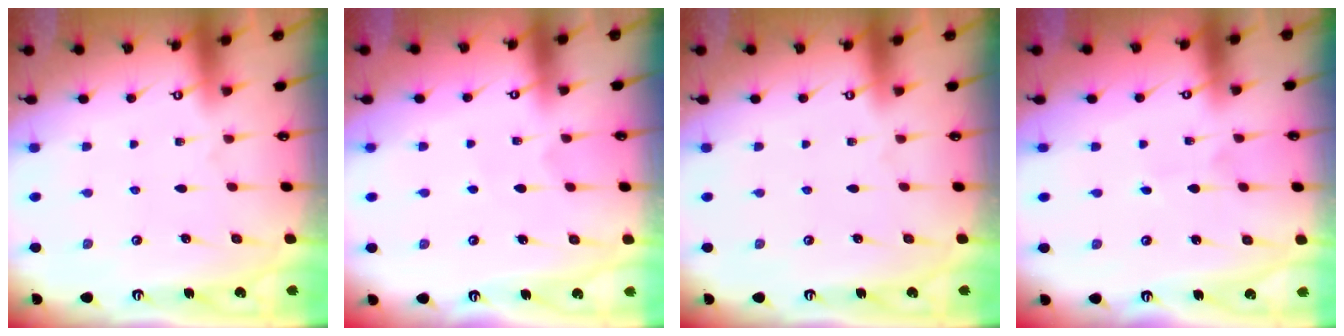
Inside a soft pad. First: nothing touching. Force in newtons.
{"total": 3.9, "press": 3.9, "slide": 0.2}
{"total": 0.0}
{"total": 2.0, "press": 2.0, "slide": 0.1}